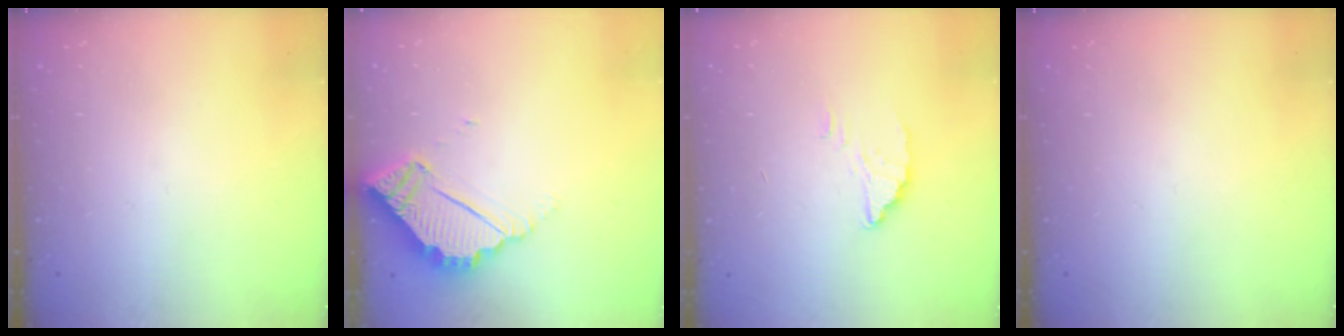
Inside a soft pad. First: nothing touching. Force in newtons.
{"total": 5.3, "press": 5.3, "slide": 0.2}
{"total": 2.5, "press": 2.5, "slide": 0.3}
{"total": 0.0}